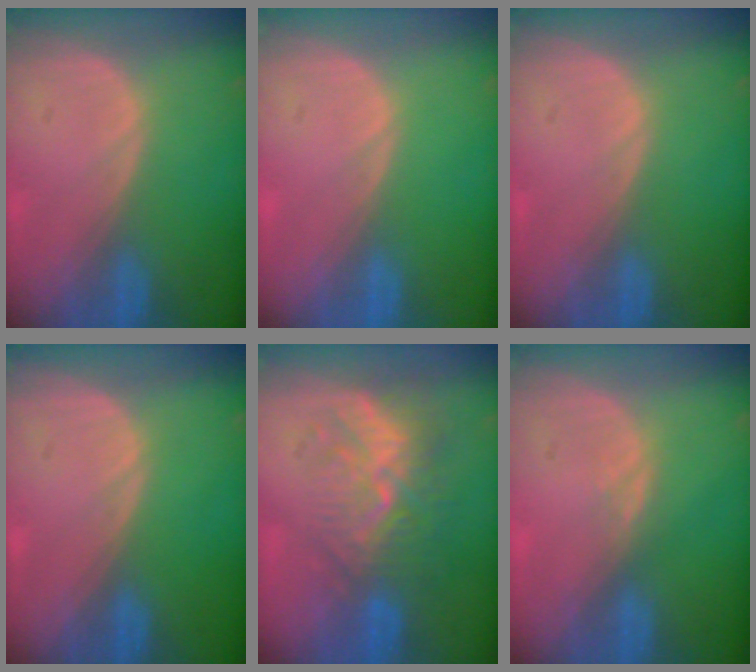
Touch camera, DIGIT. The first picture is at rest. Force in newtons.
{"total": 0.0}
{"total": 0.0}
{"total": 0.0}
{"total": 9.5, "press": 8.6, "slide": 4.1}
{"total": 0.9, "press": 0.9, "slide": 0.4}